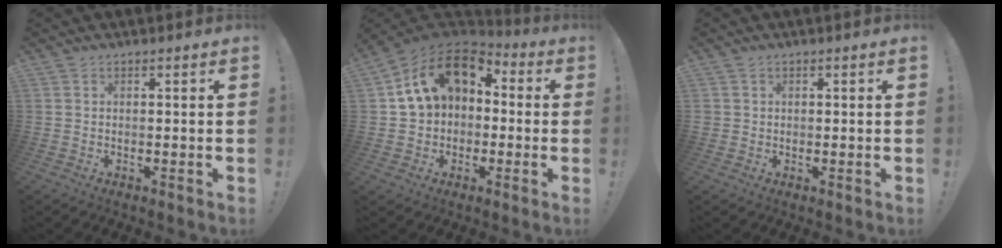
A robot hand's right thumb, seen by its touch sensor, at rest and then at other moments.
{"total": 15.7, "force": [5.1, 11.1, 9.7], "torque": [-0.161, 0.000, 0.092]}
{"total": 1.2, "force": [0.2, 1.1, 0.2], "torque": [0.002, -0.001, 0.003]}